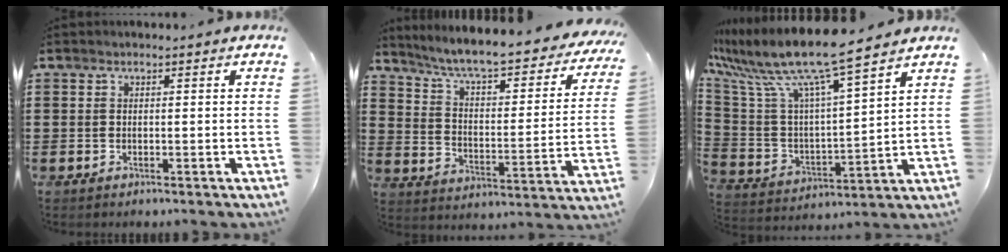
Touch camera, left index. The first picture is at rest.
{"total": 6.4, "force": [5.6, 0.2, 3.2], "torque": [-0.085, -0.044, 0.088]}
{"total": 10.9, "force": [9.0, -0.1, 6.2], "torque": [-0.159, -0.063, 0.146]}